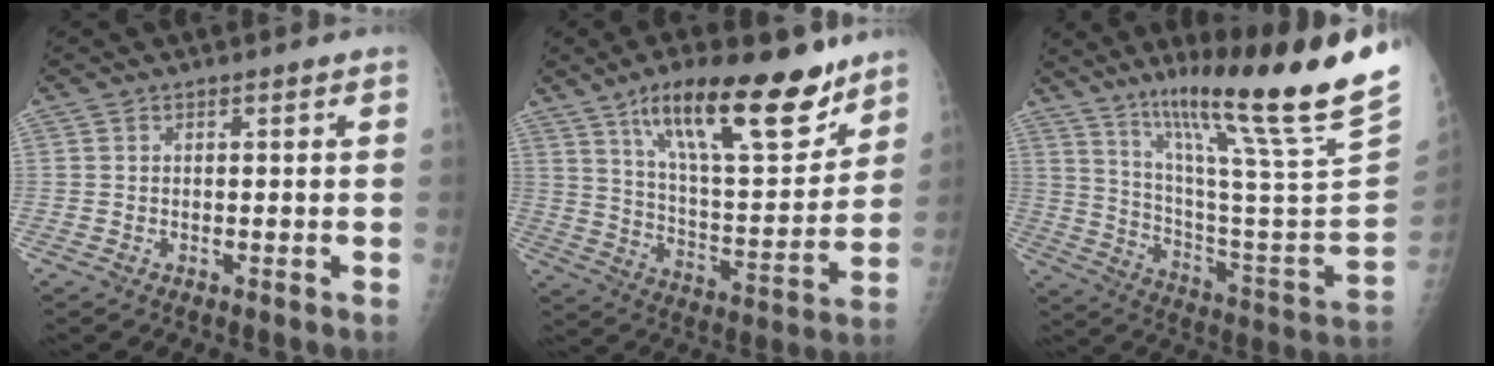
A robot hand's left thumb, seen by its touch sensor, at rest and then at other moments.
{"total": 22.7, "force": [14.4, 7.2, 15.9], "torque": [-0.221, -0.066, 0.242]}
{"total": 29.7, "force": [21.3, 0.5, 20.7], "torque": [-0.309, -0.125, 0.335]}